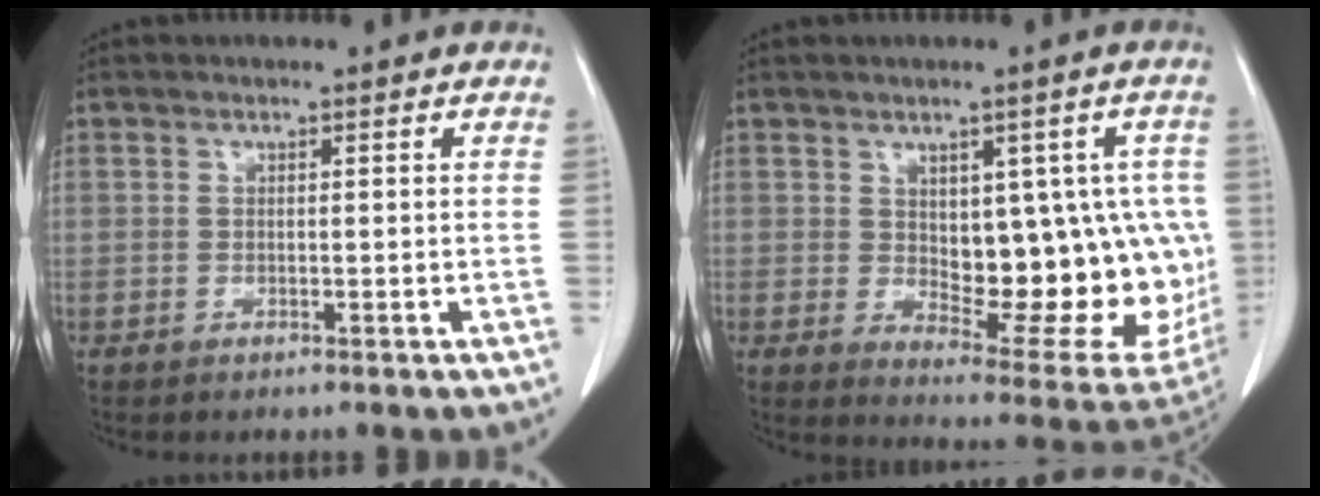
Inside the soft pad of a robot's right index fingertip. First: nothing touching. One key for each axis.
{"total": 17.6, "fx": 0.1, "fy": 8.1, "fz": 15.6, "tx": -0.163, "ty": 0.005, "tz": 0.031}